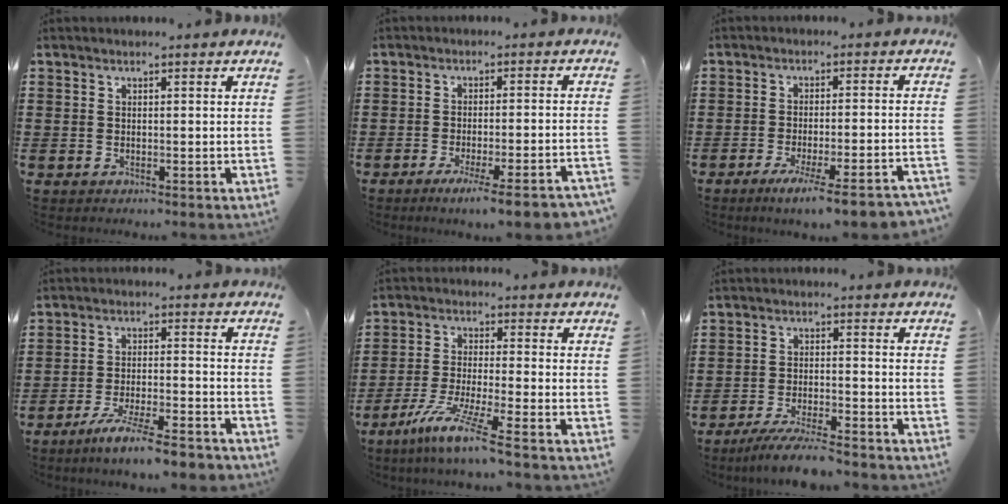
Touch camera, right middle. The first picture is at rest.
{"total": 5.0, "force": [-3.8, -0.5, 3.2], "torque": [-0.048, -0.016, -0.065]}
{"total": 5.7, "force": [-4.4, -0.6, 3.7], "torque": [-0.055, -0.016, -0.075]}
{"total": 6.9, "force": [-5.8, -0.1, 3.6], "torque": [-0.076, -0.014, -0.109]}
{"total": 7.6, "force": [-5.6, -0.4, 5.0], "torque": [-0.107, -0.019, -0.109]}
{"total": 5.5, "force": [-5.0, 0.1, 2.4], "torque": [-0.053, -0.013, -0.094]}